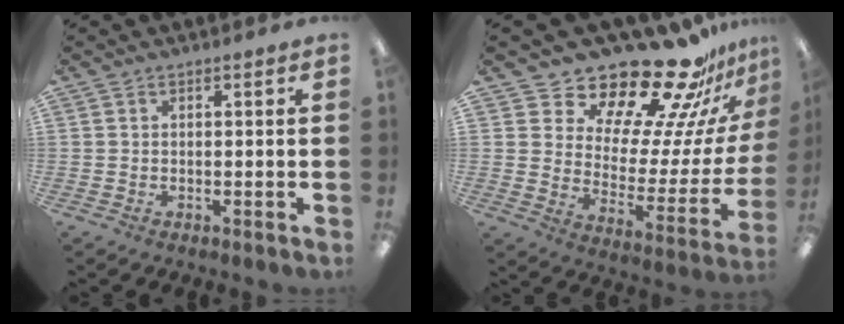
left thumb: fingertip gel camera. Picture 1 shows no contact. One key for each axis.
{"total": 21.3, "fx": 19.2, "fy": 6.0, "fz": 7.1, "tx": -0.102, "ty": -0.172, "tz": 0.323}